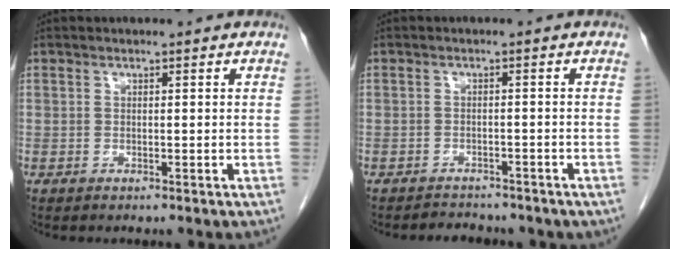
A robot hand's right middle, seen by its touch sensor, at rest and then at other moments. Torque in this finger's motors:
{"motor_torque": [0.19, -0.17, 0.03, 0.03]}